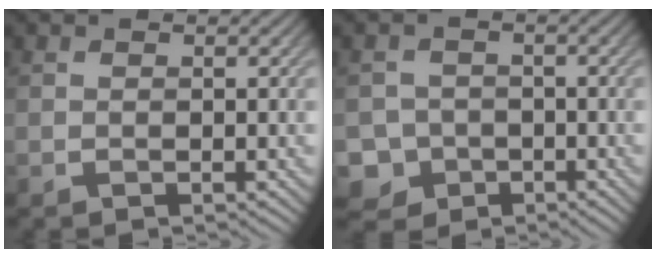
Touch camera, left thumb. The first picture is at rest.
{"total": 4.7, "force": [-2.1, 4.1, 0.8], "torque": [-0.017, -0.004, -0.052]}